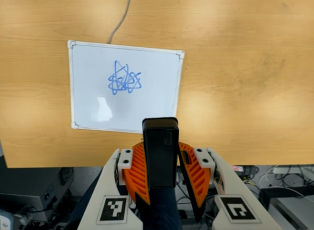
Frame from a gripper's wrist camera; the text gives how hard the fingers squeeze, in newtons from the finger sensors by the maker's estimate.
{"total": 5.9, "left": 5.6, "right": 6.2}